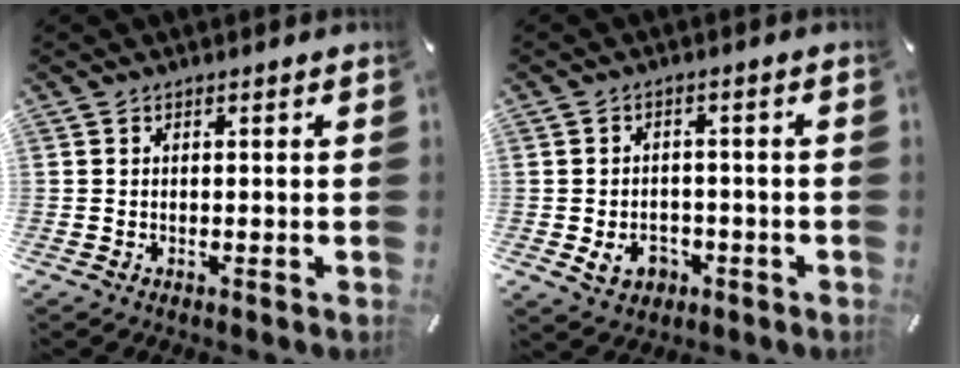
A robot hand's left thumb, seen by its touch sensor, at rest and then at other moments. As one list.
[{"total": 6.1, "force": [-2.1, 4.9, 3.0], "torque": [-0.051, 0.004, -0.041]}]